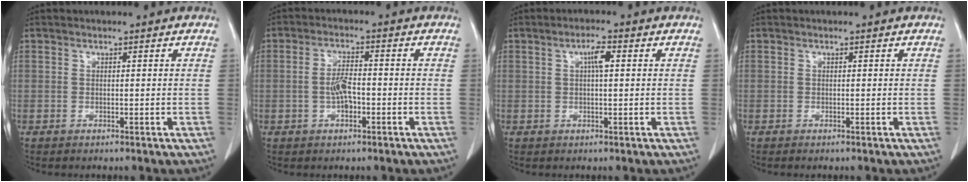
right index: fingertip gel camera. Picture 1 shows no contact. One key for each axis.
{"total": 3.9, "fx": -0.9, "fy": 1.3, "fz": 3.6, "tx": -0.075, "ty": 0.007, "tz": -0.016}
{"total": 2.8, "fx": 0.7, "fy": 0.5, "fz": 2.7, "tx": -0.049, "ty": 0.006, "tz": 0.011}
{"total": 0.0}